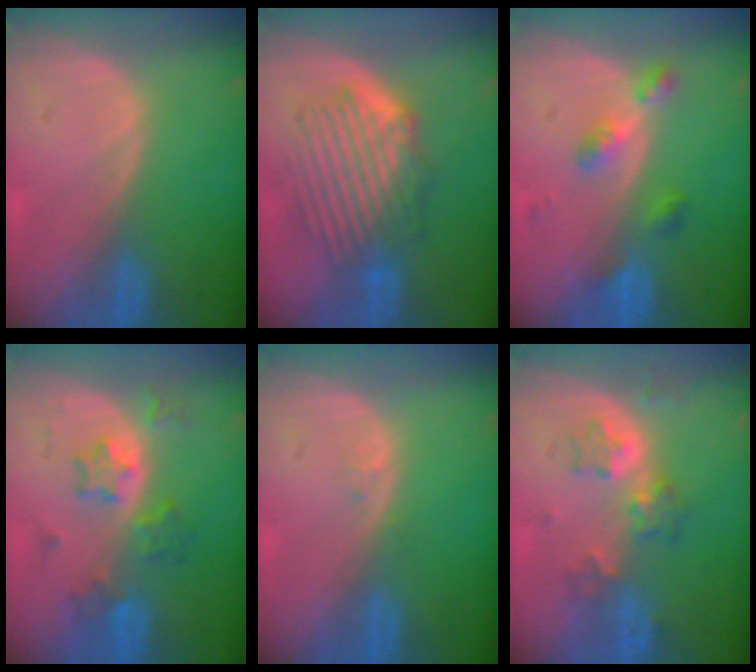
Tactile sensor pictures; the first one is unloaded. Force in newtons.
{"total": 9.1, "press": 8.3, "slide": 3.7}
{"total": 4.6, "press": 4.2, "slide": 1.9}
{"total": 5.7, "press": 5.4, "slide": 1.8}
{"total": 0.6, "press": 0.6, "slide": 0.1}
{"total": 5.3, "press": 5.2, "slide": 0.9}